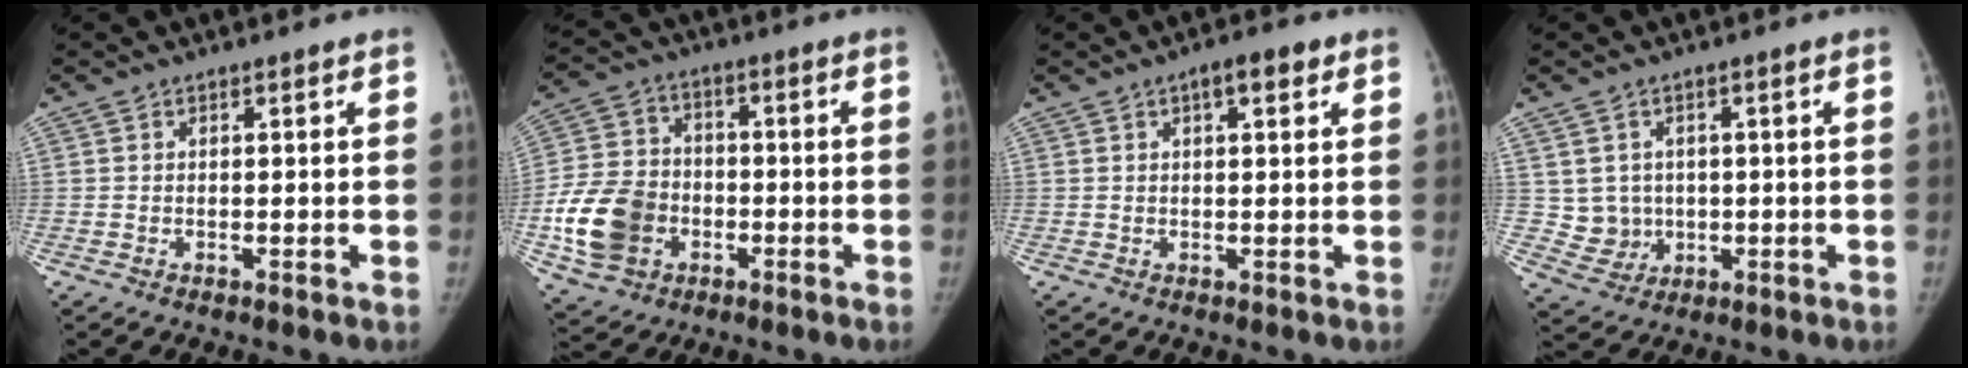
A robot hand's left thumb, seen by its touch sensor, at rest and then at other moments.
{"total": 14.1, "force": [-4.0, 11.2, 7.6], "torque": [-0.130, 0.017, -0.073]}
{"total": 4.0, "force": [1.9, 1.5, 3.2], "torque": [-0.038, 0.003, 0.024]}
{"total": 5.4, "force": [0.5, 5.1, 1.5], "torque": [0.001, 0.000, 0.018]}